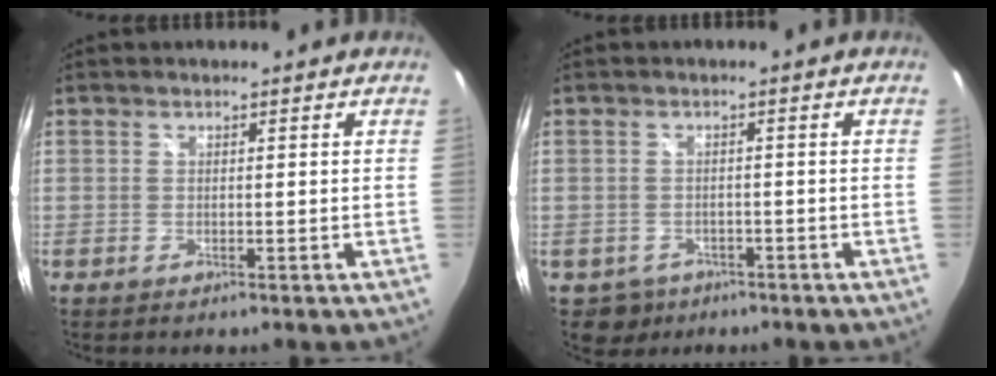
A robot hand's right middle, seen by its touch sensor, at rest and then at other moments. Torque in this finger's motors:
{"motor_torque": [-0.01, -0.24, -0.02, -0.01]}